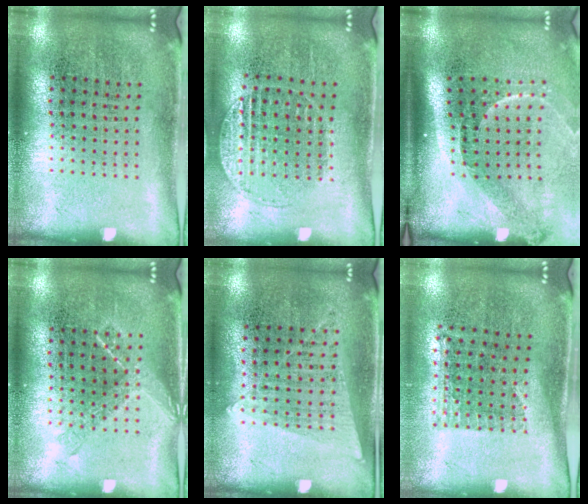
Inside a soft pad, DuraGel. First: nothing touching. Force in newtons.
{"total": 1.1, "press": 1.1, "slide": 0.2}
{"total": 2.0, "press": 1.4, "slide": 1.5}
{"total": 1.0, "press": 0.9, "slide": 0.2}
{"total": 1.3, "press": 1.1, "slide": 0.6}
{"total": 1.1, "press": 0.9, "slide": 0.6}